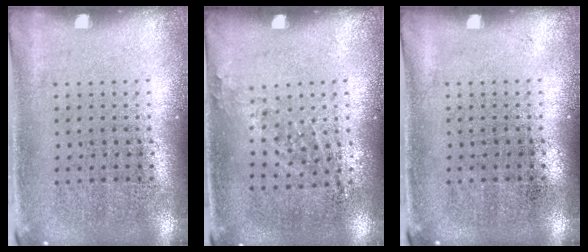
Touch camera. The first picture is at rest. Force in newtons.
{"total": 1.0, "press": 0.8, "slide": 0.6}
{"total": 0.0}